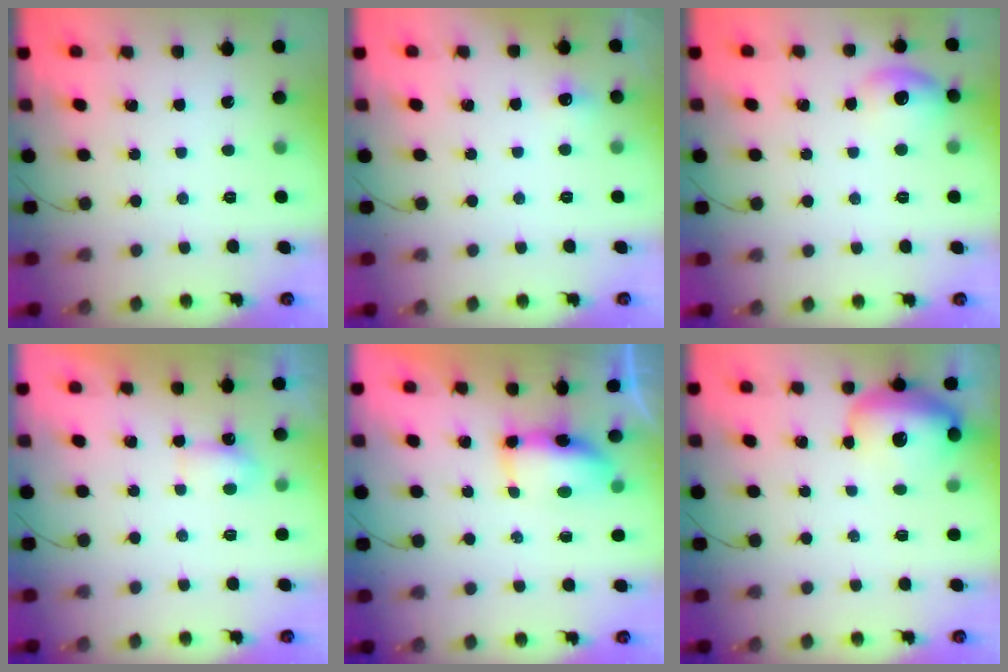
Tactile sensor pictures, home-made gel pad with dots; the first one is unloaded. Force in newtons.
{"total": 4.9, "press": 4.7, "slide": 1.3}
{"total": 9.2, "press": 8.2, "slide": 4.0}
{"total": 4.3, "press": 4.1, "slide": 1.2}
{"total": 7.0, "press": 6.9, "slide": 1.1}
{"total": 19.2, "press": 15.6, "slide": 11.2}